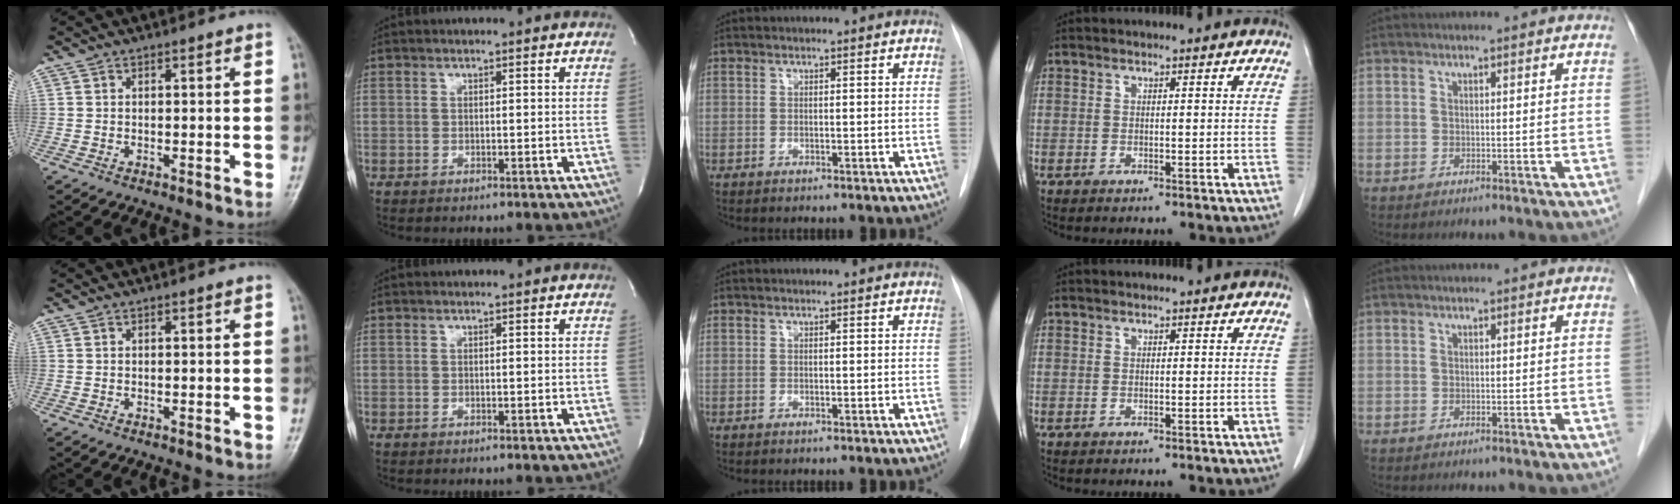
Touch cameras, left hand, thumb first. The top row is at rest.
{}